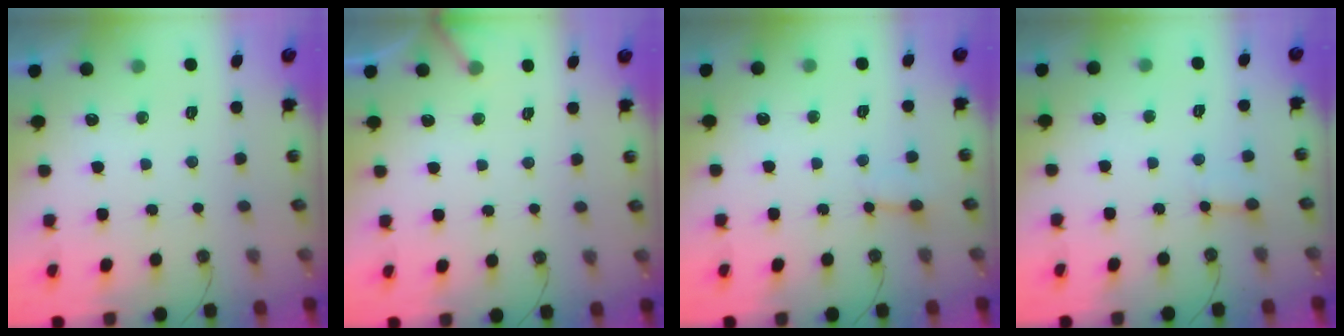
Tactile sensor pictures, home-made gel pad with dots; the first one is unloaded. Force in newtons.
{"total": 3.2, "press": 3.2, "slide": 0.4}
{"total": 2.9, "press": 2.9, "slide": 0.3}
{"total": 2.5, "press": 2.5, "slide": 0.4}